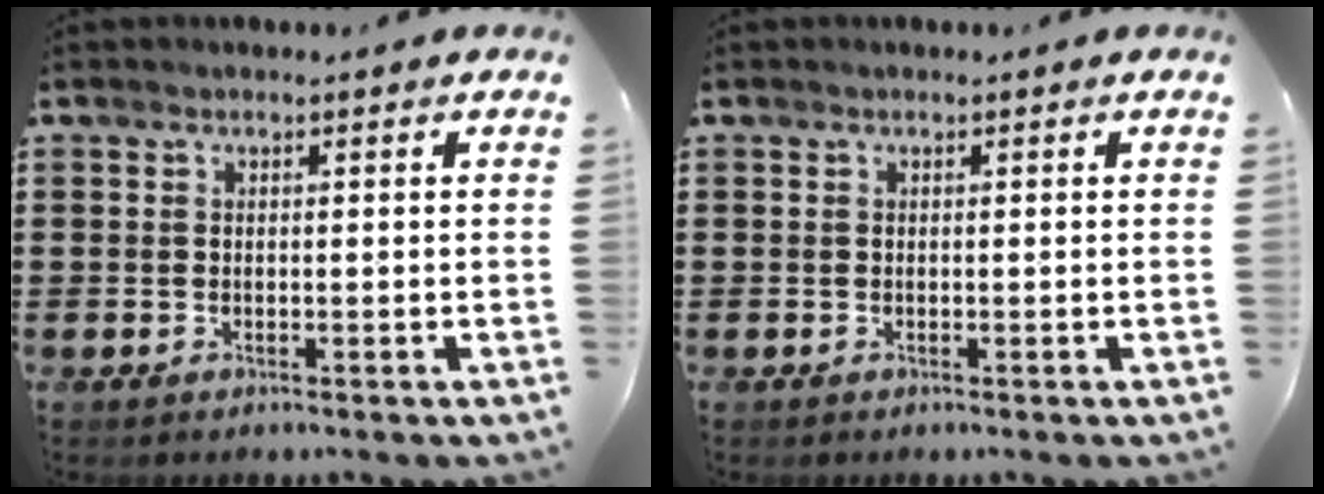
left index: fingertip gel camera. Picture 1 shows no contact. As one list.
[{"total": 0.0}]